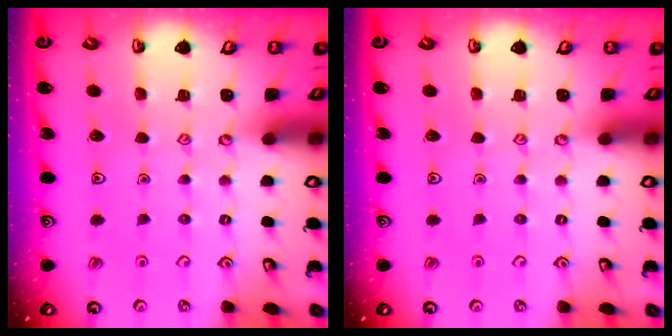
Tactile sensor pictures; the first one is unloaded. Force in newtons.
{"total": 0.0}